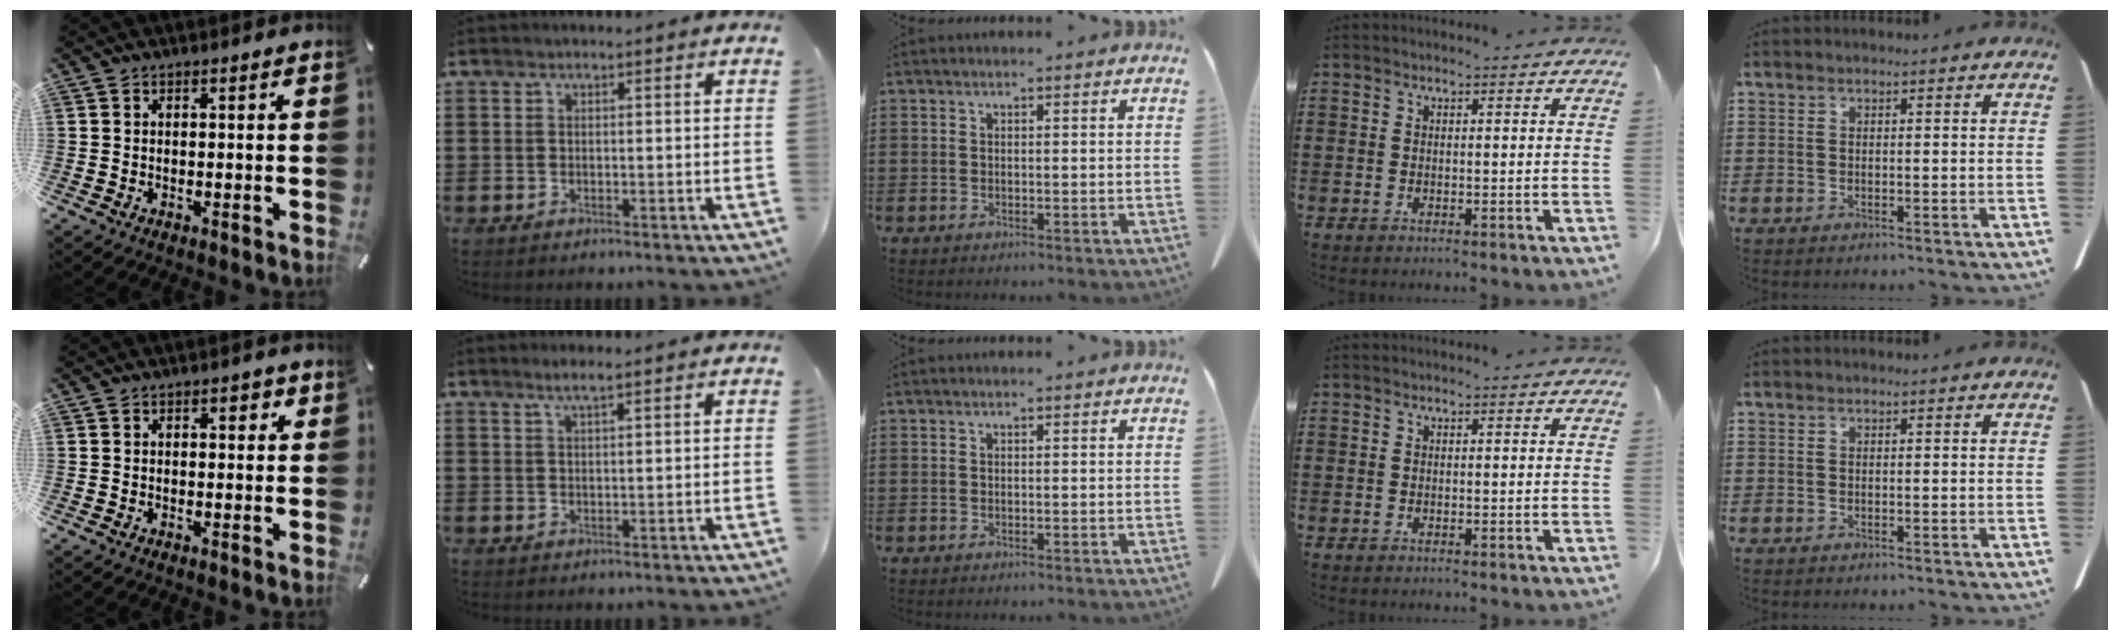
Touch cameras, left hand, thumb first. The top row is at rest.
{"thumb": {"total": 2.2, "force": [0.7, 1.3, 1.6], "torque": [-0.017, 0.002, 0.006]}, "index": {"total": 2.3, "force": [1.6, 0.2, 1.7], "torque": [-0.034, 0.003, 0.028]}}